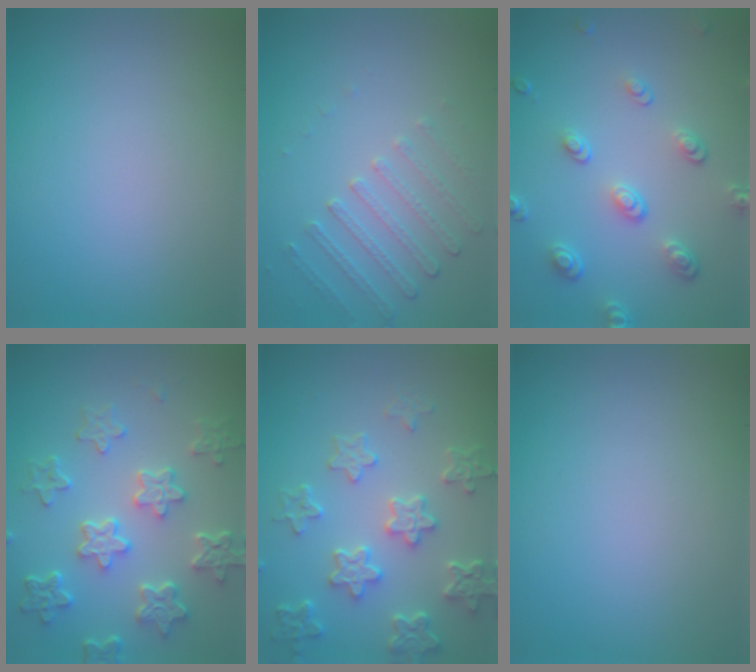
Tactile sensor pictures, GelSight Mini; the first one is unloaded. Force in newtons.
{"total": 1.9, "press": 1.5, "slide": 1.2}
{"total": 3.9, "press": 3.0, "slide": 2.5}
{"total": 6.1, "press": 4.6, "slide": 4.0}
{"total": 5.1, "press": 4.2, "slide": 2.9}
{"total": 0.0}